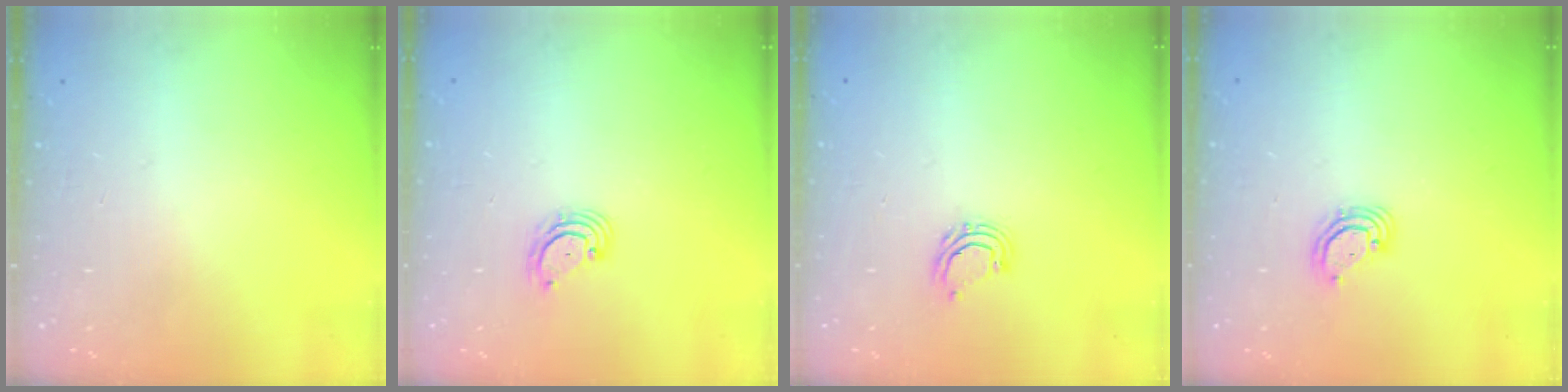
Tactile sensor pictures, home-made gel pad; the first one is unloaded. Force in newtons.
{"total": 3.2, "press": 3.2, "slide": 0.4}
{"total": 4.9, "press": 4.9, "slide": 0.5}
{"total": 3.6, "press": 3.6, "slide": 0.3}